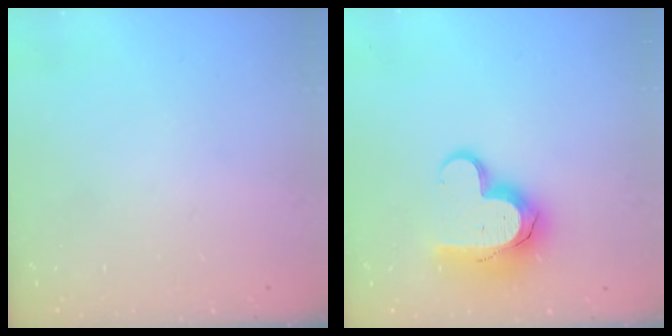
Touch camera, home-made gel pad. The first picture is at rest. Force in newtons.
{"total": 14.1, "press": 14.0, "slide": 1.2}